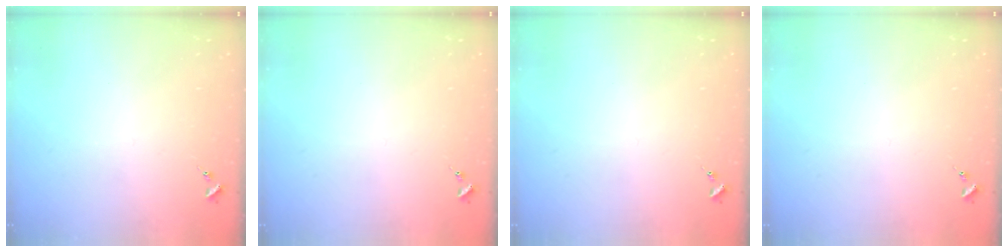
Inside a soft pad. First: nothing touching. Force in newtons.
{"total": 0.0}
{"total": 0.0}
{"total": 0.0}